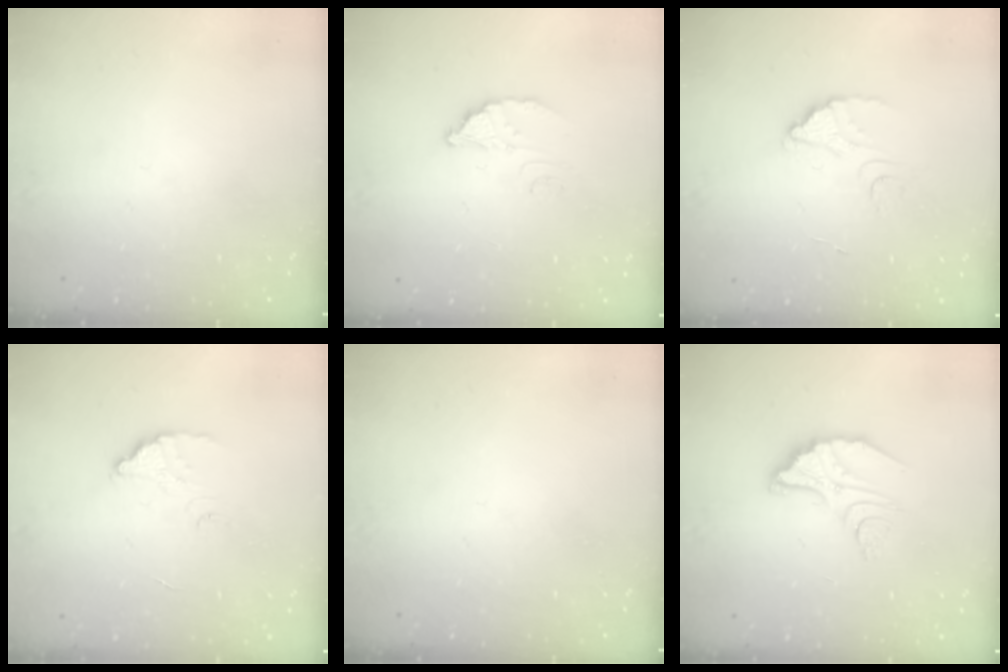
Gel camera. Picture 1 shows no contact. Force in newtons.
{"total": 2.8, "press": 2.8, "slide": 0.2}
{"total": 3.7, "press": 3.7, "slide": 0.1}
{"total": 2.7, "press": 2.7, "slide": 0.2}
{"total": 0.0}
{"total": 8.1, "press": 8.1, "slide": 0.7}